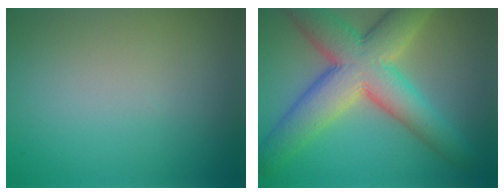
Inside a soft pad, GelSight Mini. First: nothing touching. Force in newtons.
{"total": 10.7, "press": 10.7, "slide": 0.6}